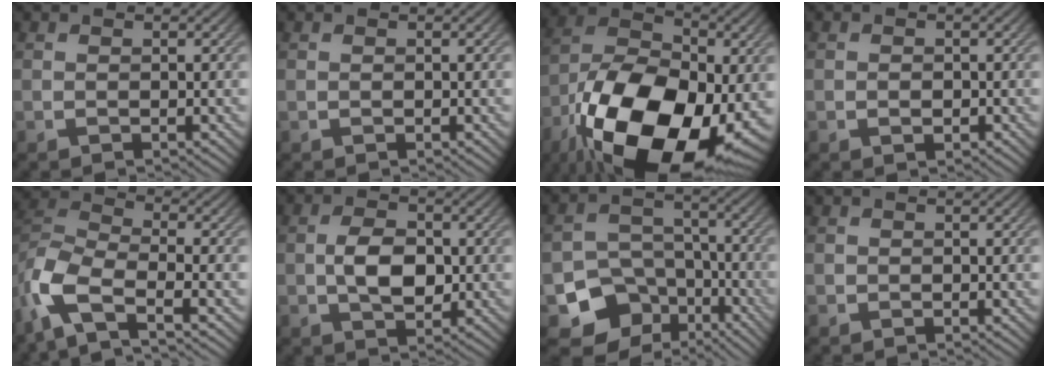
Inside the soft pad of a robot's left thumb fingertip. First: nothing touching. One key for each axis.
{"total": 0.0}
{"total": 21.1, "fx": -9.0, "fy": 12.1, "fz": 14.8, "tx": -0.279, "ty": -0.031, "tz": -0.145}
{"total": 1.2, "fx": -0.4, "fy": 0.9, "fz": 0.7, "tx": -0.009, "ty": -0.004, "tz": -0.008}
{"total": 9.4, "fx": -5.6, "fy": 3.6, "fz": 6.7, "tx": -0.153, "ty": -0.007, "tz": -0.132}
{"total": 4.9, "fx": -0.3, "fy": 3.1, "fz": 3.8, "tx": -0.078, "ty": -0.003, "tz": -0.006}
{"total": 9.9, "fx": -5.5, "fy": 7.6, "fz": 3.4, "tx": -0.076, "ty": -0.029, "tz": -0.095}
{"total": 0.5, "fx": -0.1, "fy": 0.5, "fz": 0.0, "tx": 0.003, "ty": -0.004, "tz": -0.004}